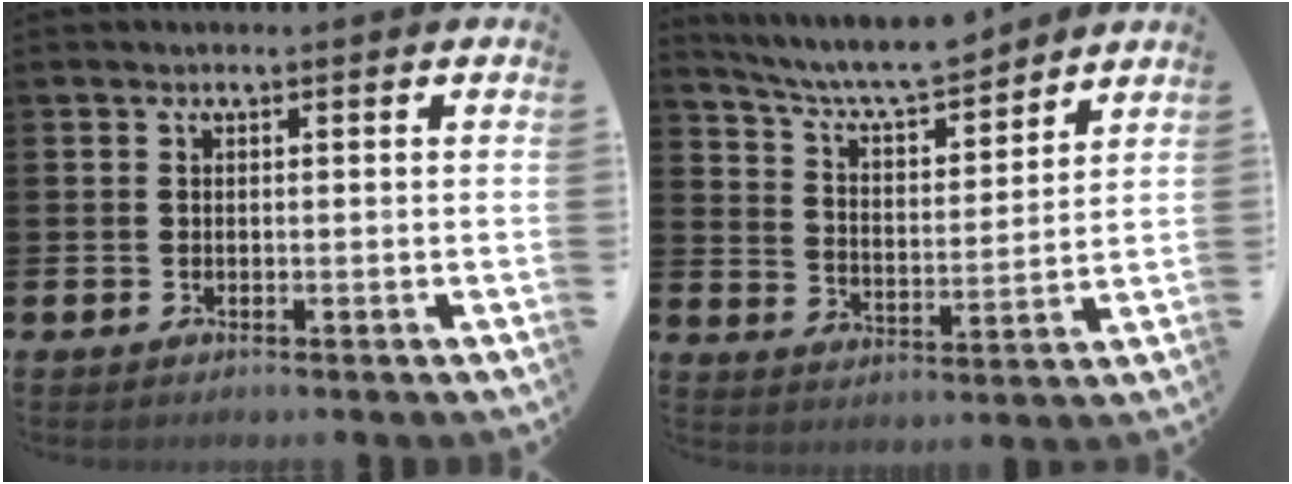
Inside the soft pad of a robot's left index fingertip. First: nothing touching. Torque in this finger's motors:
{"motor_torque": [0.94, -1.20, 0.54, 0.21]}